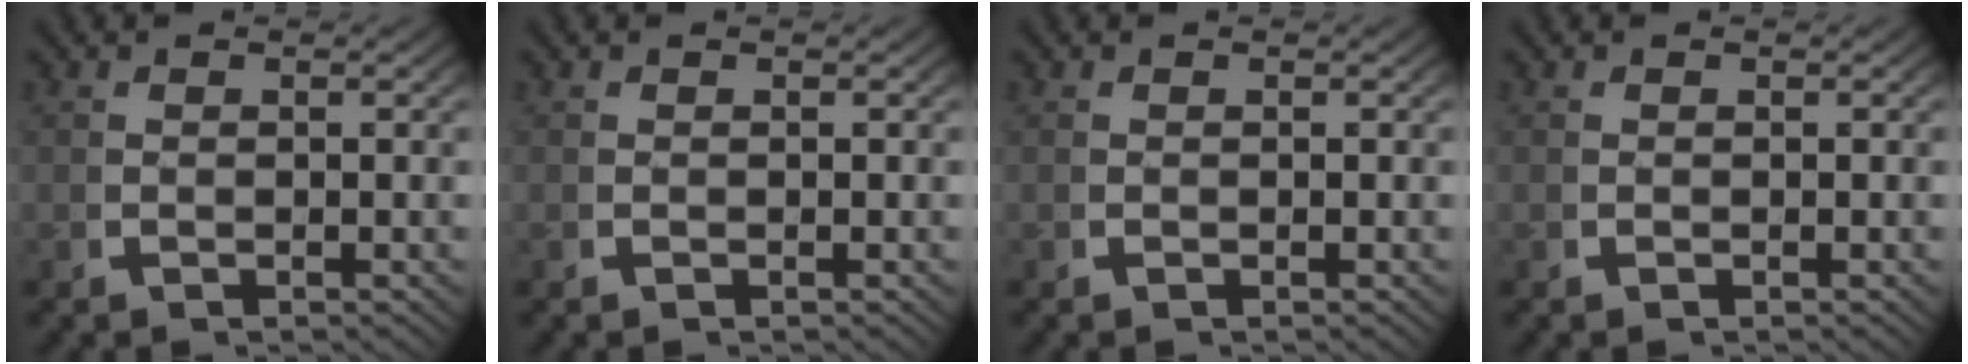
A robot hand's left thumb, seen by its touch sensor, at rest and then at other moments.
{"total": 0.0}
{"total": 0.0}
{"total": 0.0}